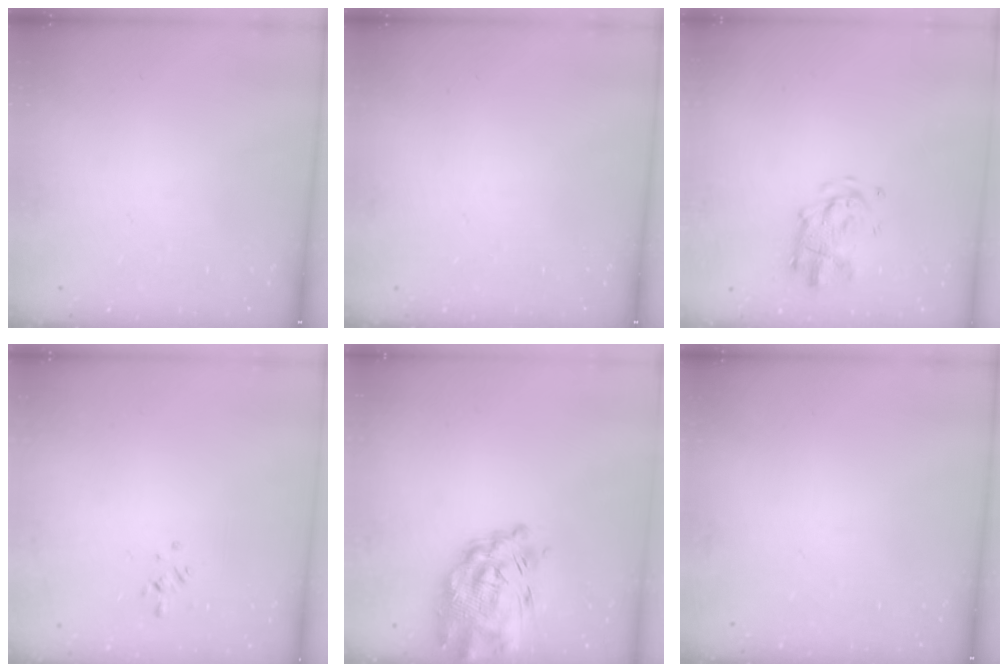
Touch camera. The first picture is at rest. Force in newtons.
{"total": 0.0}
{"total": 3.8, "press": 3.8, "slide": 0.5}
{"total": 0.6, "press": 0.4, "slide": 0.5}
{"total": 8.4, "press": 7.7, "slide": 3.5}
{"total": 0.0}